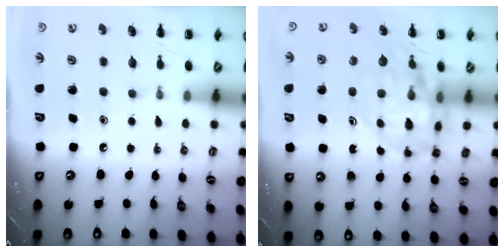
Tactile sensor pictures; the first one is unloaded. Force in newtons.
{"total": 11.9, "press": 11.4, "slide": 3.5}